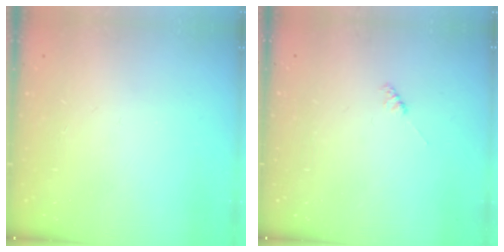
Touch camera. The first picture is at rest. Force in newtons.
{"total": 2.3, "press": 2.3, "slide": 0.3}